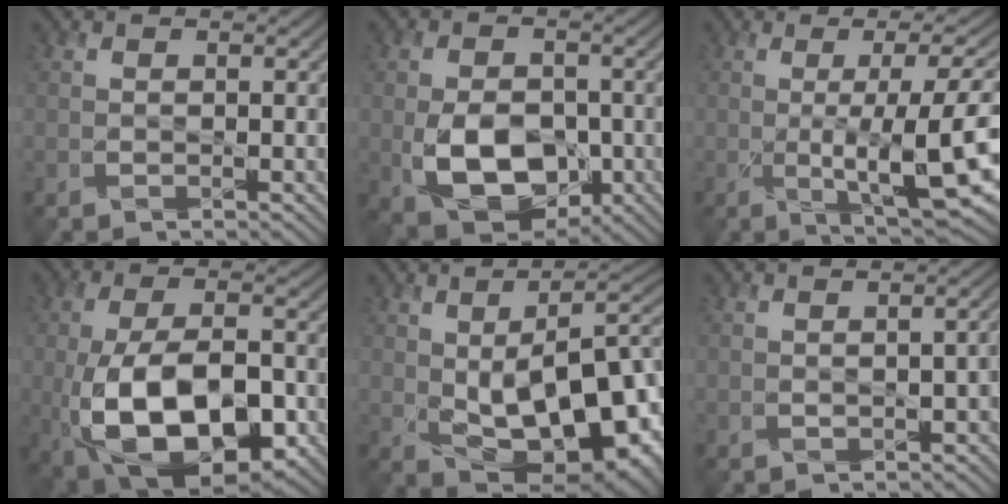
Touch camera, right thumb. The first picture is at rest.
{"total": 9.6, "force": [-2.9, 6.4, 6.6], "torque": [-0.131, -0.024, -0.050]}
{"total": 12.8, "force": [-0.7, 2.4, 12.5], "torque": [-0.165, 0.016, 0.000]}
{"total": 15.9, "force": [-5.1, 8.1, 12.7], "torque": [-0.232, -0.019, -0.082]}
{"total": 17.9, "force": [-1.7, 8.9, 15.4], "torque": [-0.231, -0.019, -0.010]}
{"total": 1.8, "force": [-0.8, 0.8, 1.5], "torque": [-0.019, 0.001, -0.007]}